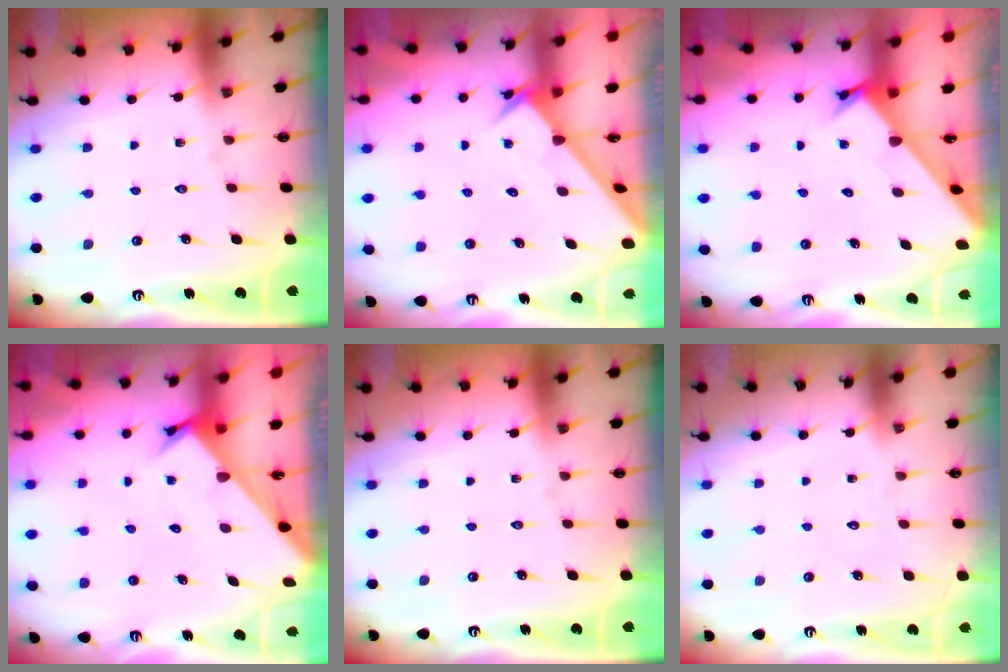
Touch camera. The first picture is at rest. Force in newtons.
{"total": 2.6, "press": 2.6, "slide": 0.2}
{"total": 2.2, "press": 2.2, "slide": 0.2}
{"total": 2.6, "press": 2.6, "slide": 0.2}
{"total": 0.0}
{"total": 1.5, "press": 1.5, "slide": 0.1}